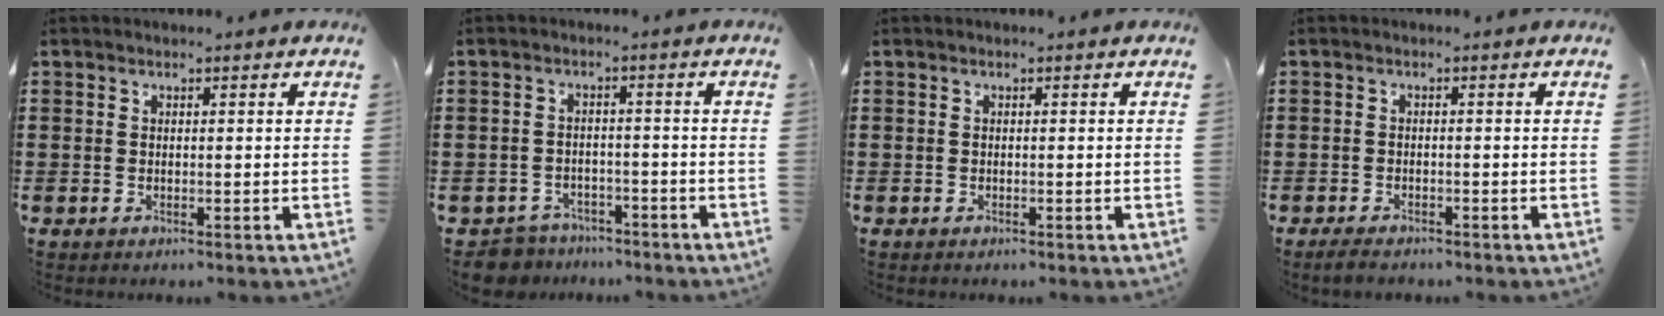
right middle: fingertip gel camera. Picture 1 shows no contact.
{"total": 4.0, "force": [-3.9, 0.9, -0.1], "torque": [-0.020, -0.001, -0.088]}
{"total": 0.0}
{"total": 1.5, "force": [-1.4, 0.4, 0.5], "torque": [-0.021, -0.001, -0.030]}